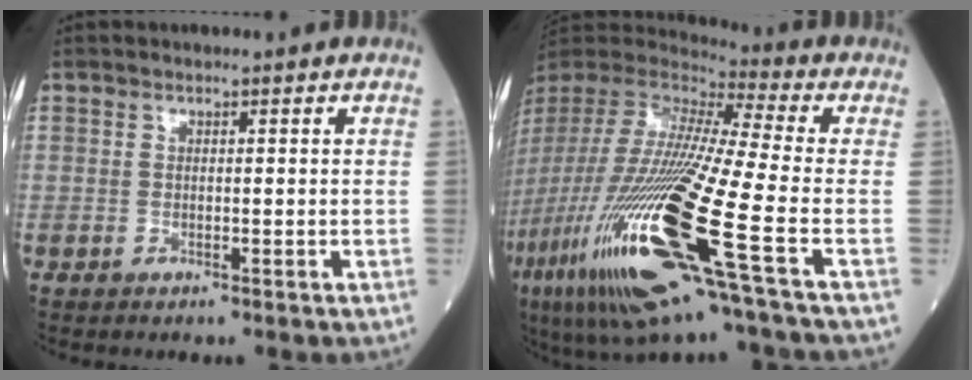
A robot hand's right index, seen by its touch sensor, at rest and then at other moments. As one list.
[{"total": 31.4, "force": [-12.4, 2.6, 28.7], "torque": [-0.637, -0.083, -0.246]}]